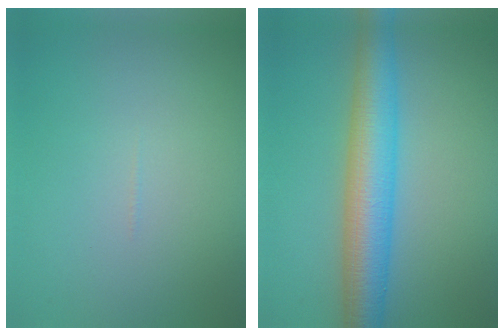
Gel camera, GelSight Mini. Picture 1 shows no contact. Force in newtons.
{"total": 7.0, "press": 7.0, "slide": 0.2}